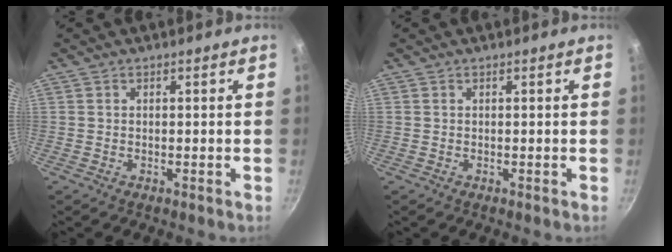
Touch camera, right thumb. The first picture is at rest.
{"total": 0.0}